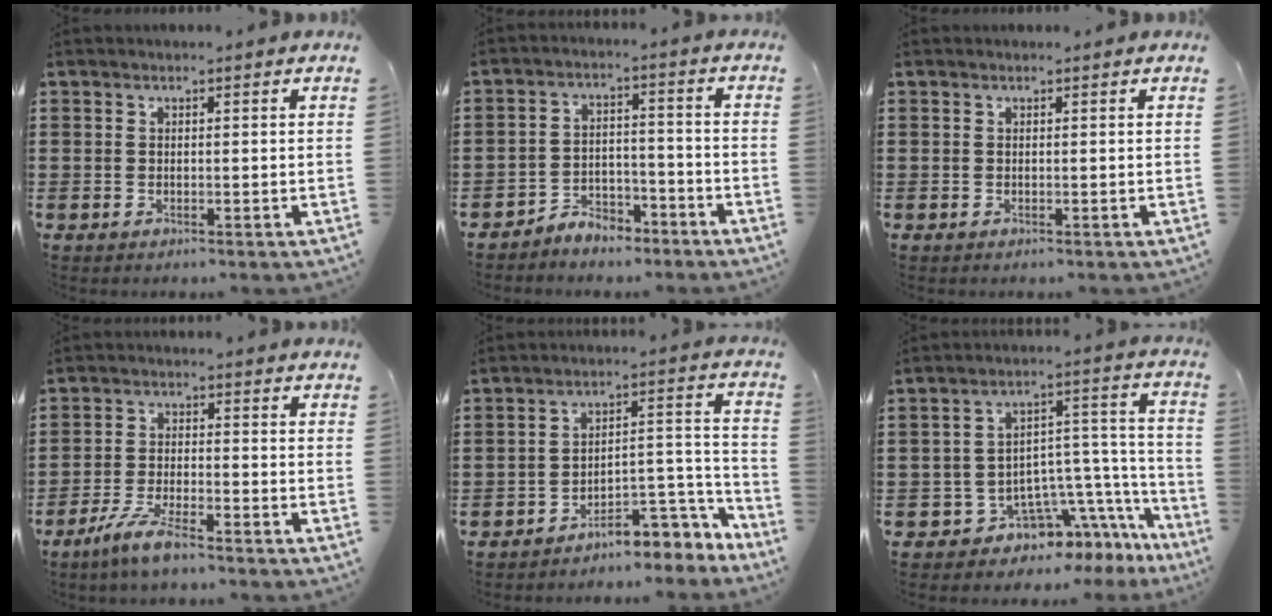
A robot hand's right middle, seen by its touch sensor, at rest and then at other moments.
{"total": 4.5, "force": [-4.4, 1.1, 0.1], "torque": [-0.008, 0.007, -0.090]}
{"total": 0.0}
{"total": 5.6, "force": [-4.4, 0.5, 3.4], "torque": [-0.084, -0.014, -0.084]}
{"total": 5.8, "force": [-5.1, 1.8, 2.2], "torque": [-0.027, 0.001, -0.098]}
{"total": 5.5, "force": [-4.4, 3.0, 1.3], "torque": [-0.039, -0.019, -0.080]}